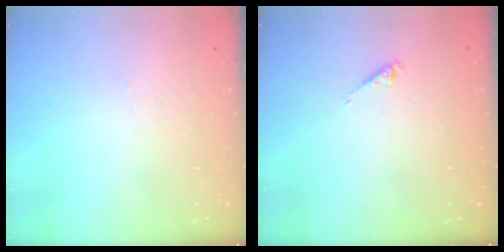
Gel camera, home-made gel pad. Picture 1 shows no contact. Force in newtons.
{"total": 1.1, "press": 1.1, "slide": 0.3}